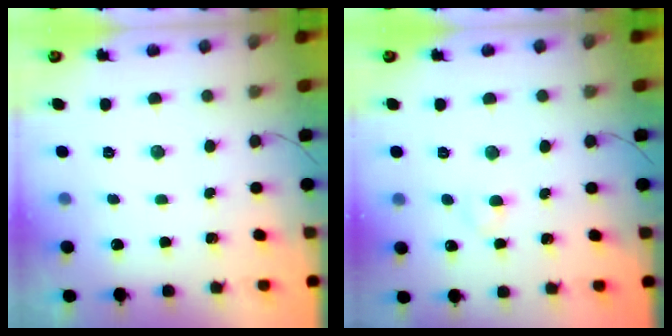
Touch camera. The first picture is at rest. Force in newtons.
{"total": 2.5, "press": 2.4, "slide": 0.9}